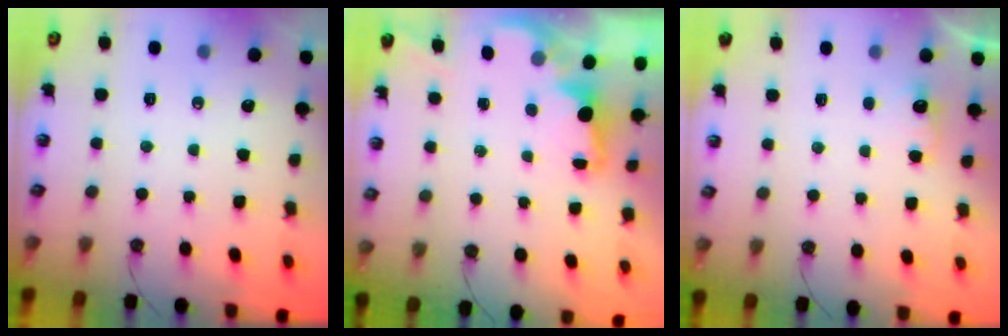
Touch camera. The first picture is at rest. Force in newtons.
{"total": 1.6, "press": 1.4, "slide": 0.8}
{"total": 2.9, "press": 2.8, "slide": 0.9}